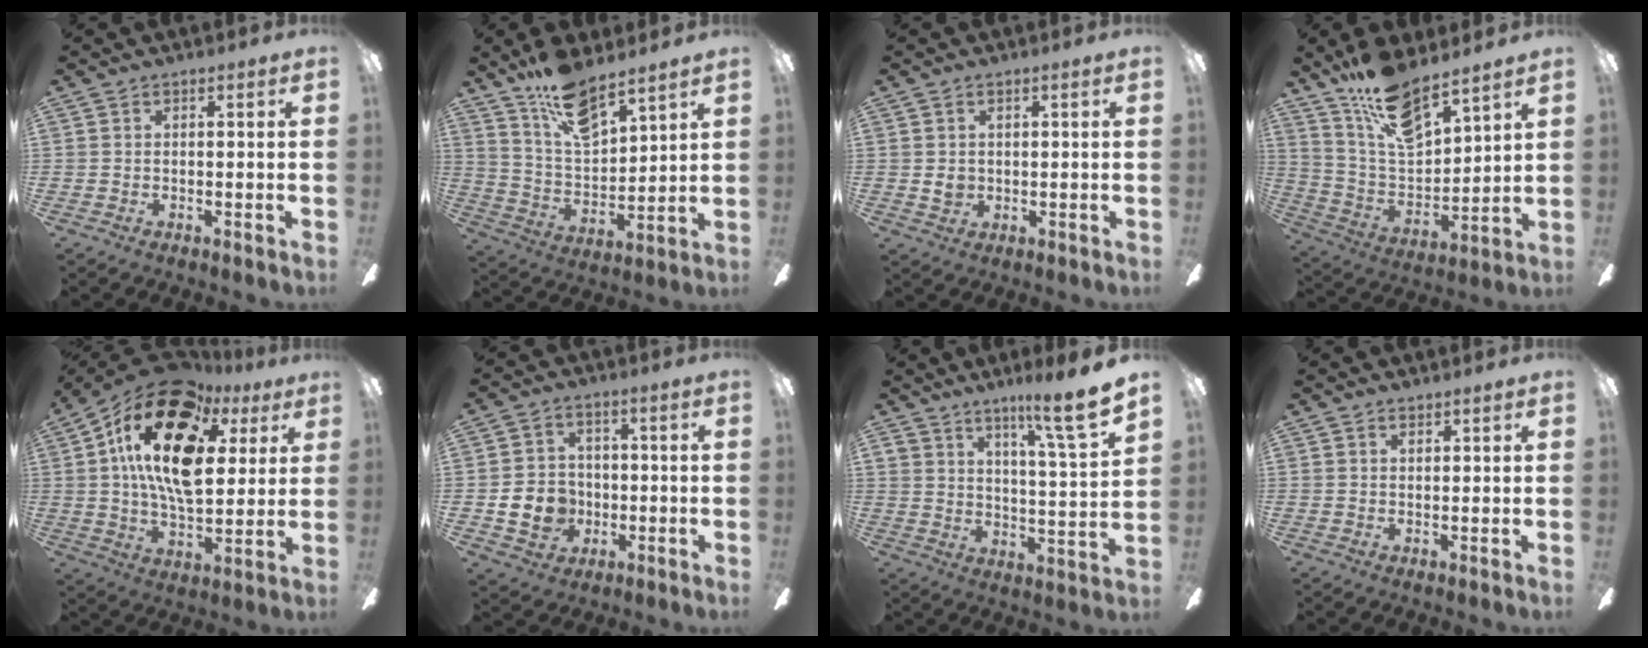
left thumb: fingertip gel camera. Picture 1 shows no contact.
{"total": 14.0, "force": [10.8, 5.0, 7.2], "torque": [-0.139, -0.063, 0.196]}
{"total": 2.8, "force": [0.5, 2.3, 1.6], "torque": [-0.022, 0.002, 0.008]}
{"total": 15.2, "force": [12.0, 5.3, 7.8], "torque": [-0.155, -0.074, 0.217]}
{"total": 21.9, "force": [9.1, 10.8, 16.7], "torque": [-0.326, -0.029, 0.150]}
{"total": 9.6, "force": [-2.3, 8.0, 4.7], "torque": [-0.110, 0.023, -0.040]}
{"total": 12.5, "force": [9.4, 1.1, 8.2], "torque": [-0.123, -0.065, 0.149]}
{"total": 1.1, "force": [0.8, 0.5, 0.5], "torque": [-0.011, 0.001, 0.016]}